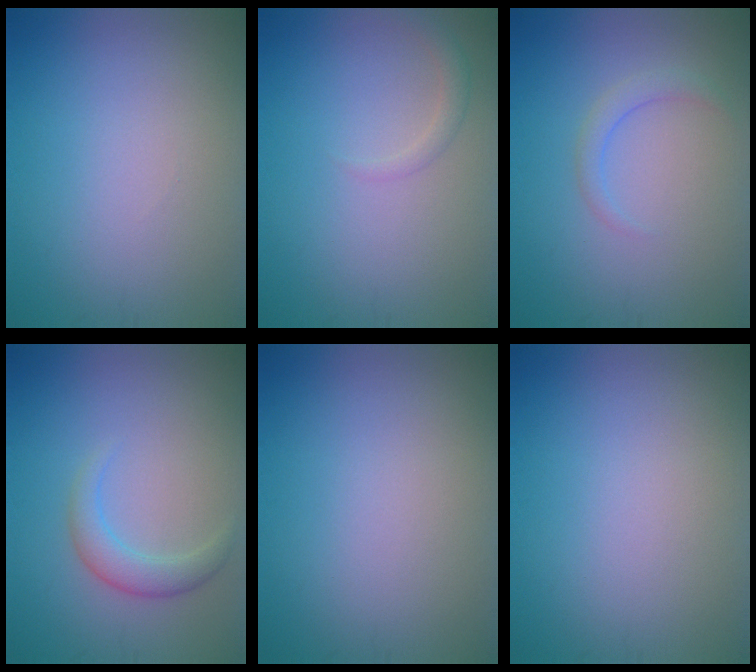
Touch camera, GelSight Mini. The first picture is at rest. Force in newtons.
{"total": 1.2, "press": 1.2, "slide": 0.1}
{"total": 1.5, "press": 1.5, "slide": 0.1}
{"total": 2.4, "press": 2.4, "slide": 0.2}
{"total": 0.0}
{"total": 0.0}